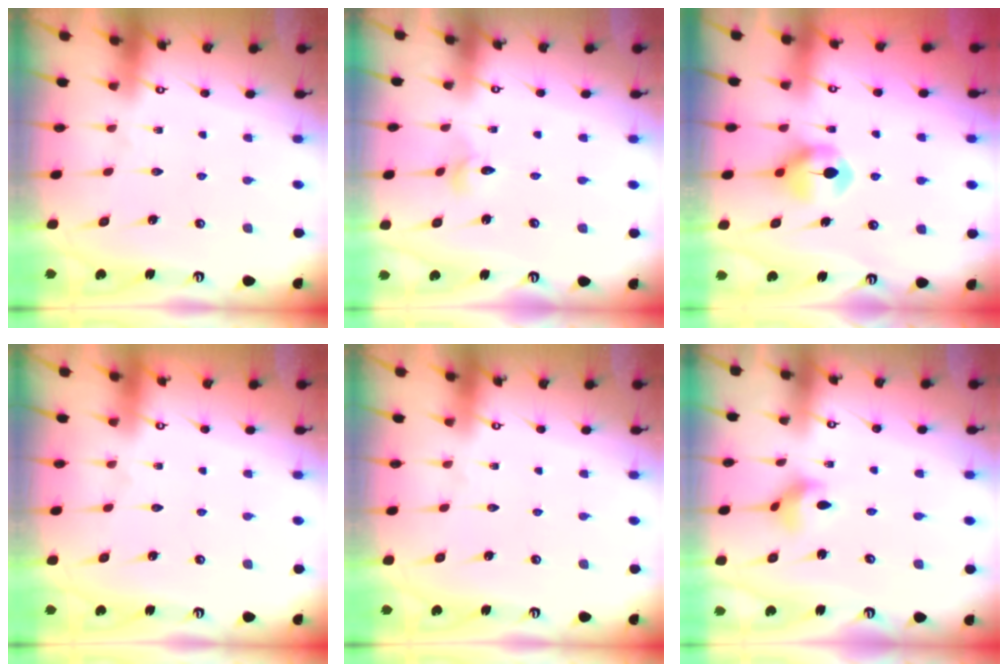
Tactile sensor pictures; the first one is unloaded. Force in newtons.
{"total": 2.8, "press": 2.8, "slide": 0.3}
{"total": 7.4, "press": 7.3, "slide": 0.3}
{"total": 0.0}
{"total": 0.0}
{"total": 3.8, "press": 3.8, "slide": 0.6}